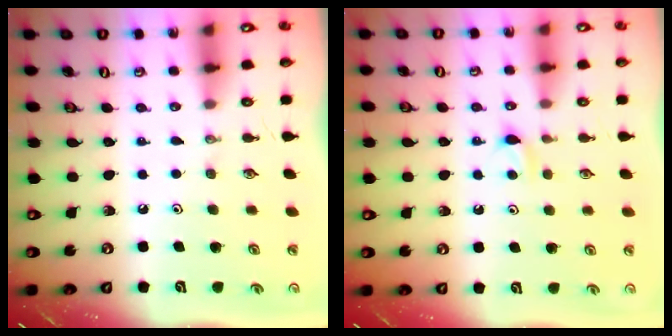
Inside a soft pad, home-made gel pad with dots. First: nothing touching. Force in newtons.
{"total": 3.3, "press": 3.3, "slide": 0.4}